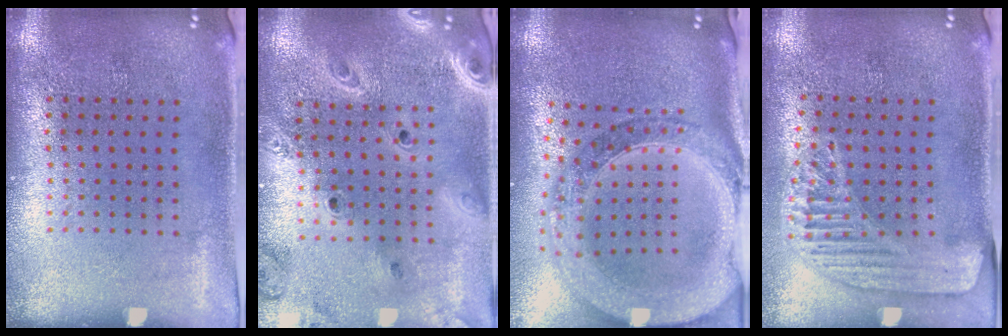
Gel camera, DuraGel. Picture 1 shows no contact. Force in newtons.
{"total": 2.7, "press": 2.3, "slide": 1.3}
{"total": 2.7, "press": 2.4, "slide": 1.4}
{"total": 1.6, "press": 1.6, "slide": 0.4}